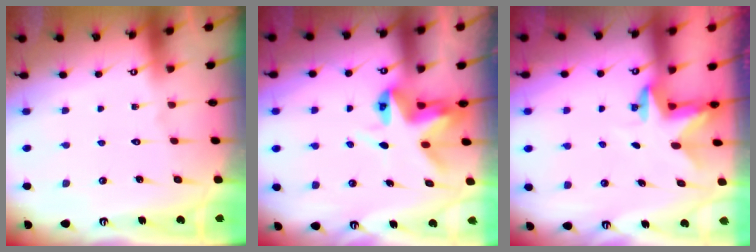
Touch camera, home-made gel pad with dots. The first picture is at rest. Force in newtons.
{"total": 6.3, "press": 6.3, "slide": 0.5}
{"total": 2.4, "press": 2.4, "slide": 0.4}